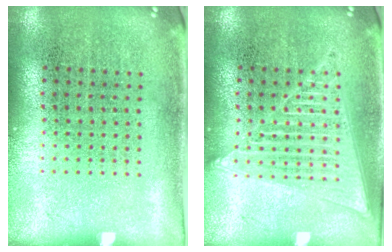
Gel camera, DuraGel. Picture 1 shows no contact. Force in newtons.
{"total": 2.9, "press": 2.9, "slide": 0.3}